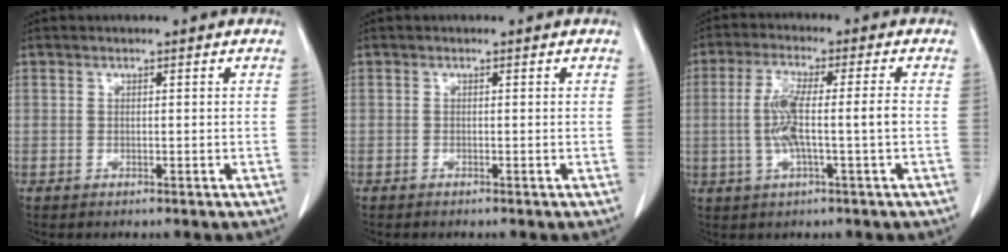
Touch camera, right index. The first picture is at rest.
{"total": 0.0}
{"total": 7.4, "force": [-0.7, 0.5, 7.4], "torque": [-0.149, 0.010, -0.011]}